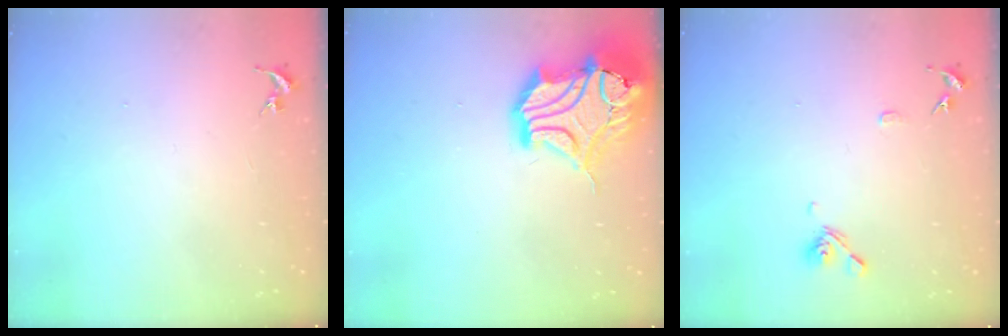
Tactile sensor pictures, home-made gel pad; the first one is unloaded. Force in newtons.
{"total": 19.2, "press": 18.9, "slide": 3.2}
{"total": 8.6, "press": 8.4, "slide": 1.6}